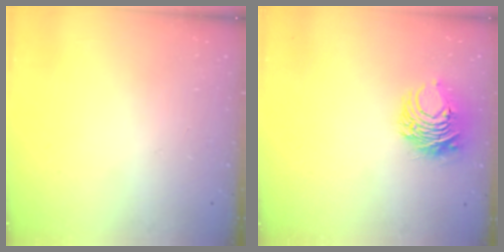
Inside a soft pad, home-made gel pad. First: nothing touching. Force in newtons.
{"total": 9.8, "press": 9.7, "slide": 0.9}